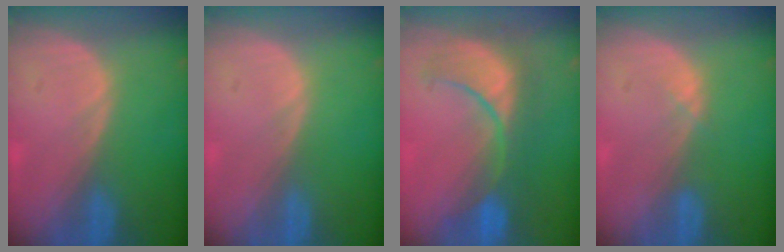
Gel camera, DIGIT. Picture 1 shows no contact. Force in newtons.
{"total": 0.0}
{"total": 9.1, "press": 9.0, "slide": 1.1}
{"total": 0.9, "press": 0.9, "slide": 0.3}